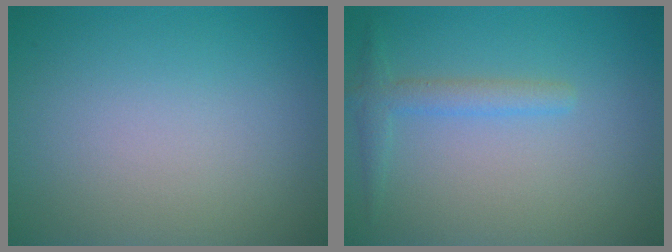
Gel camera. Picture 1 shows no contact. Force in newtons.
{"total": 1.4, "press": 1.4, "slide": 0.1}